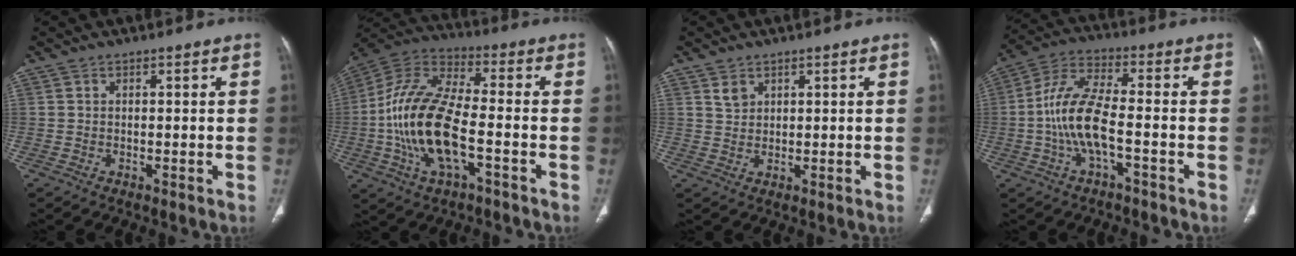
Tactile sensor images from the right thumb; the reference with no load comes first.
{"total": 18.1, "force": [-4.1, 7.7, 15.9], "torque": [-0.327, 0.029, -0.077]}
{"total": 2.3, "force": [1.5, 1.5, 0.8], "torque": [-0.008, -0.009, 0.031]}
{"total": 11.1, "force": [-2.6, 3.9, 10.1], "torque": [-0.224, 0.037, -0.052]}